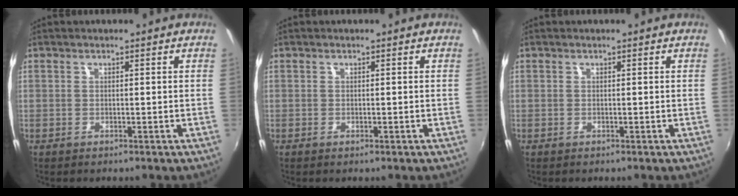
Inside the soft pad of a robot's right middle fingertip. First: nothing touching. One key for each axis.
{"total": 0.0}
{"total": 0.0}